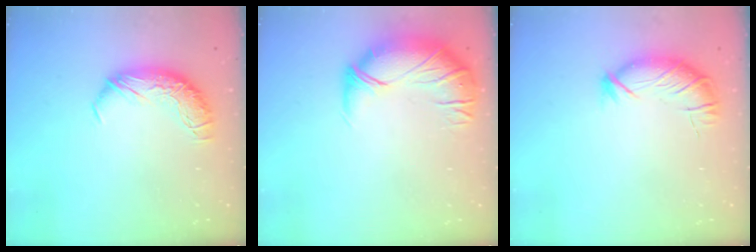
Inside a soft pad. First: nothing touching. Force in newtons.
{"total": 2.7, "press": 1.3, "slide": 2.4}
{"total": 3.8, "press": 3.8, "slide": 0.7}